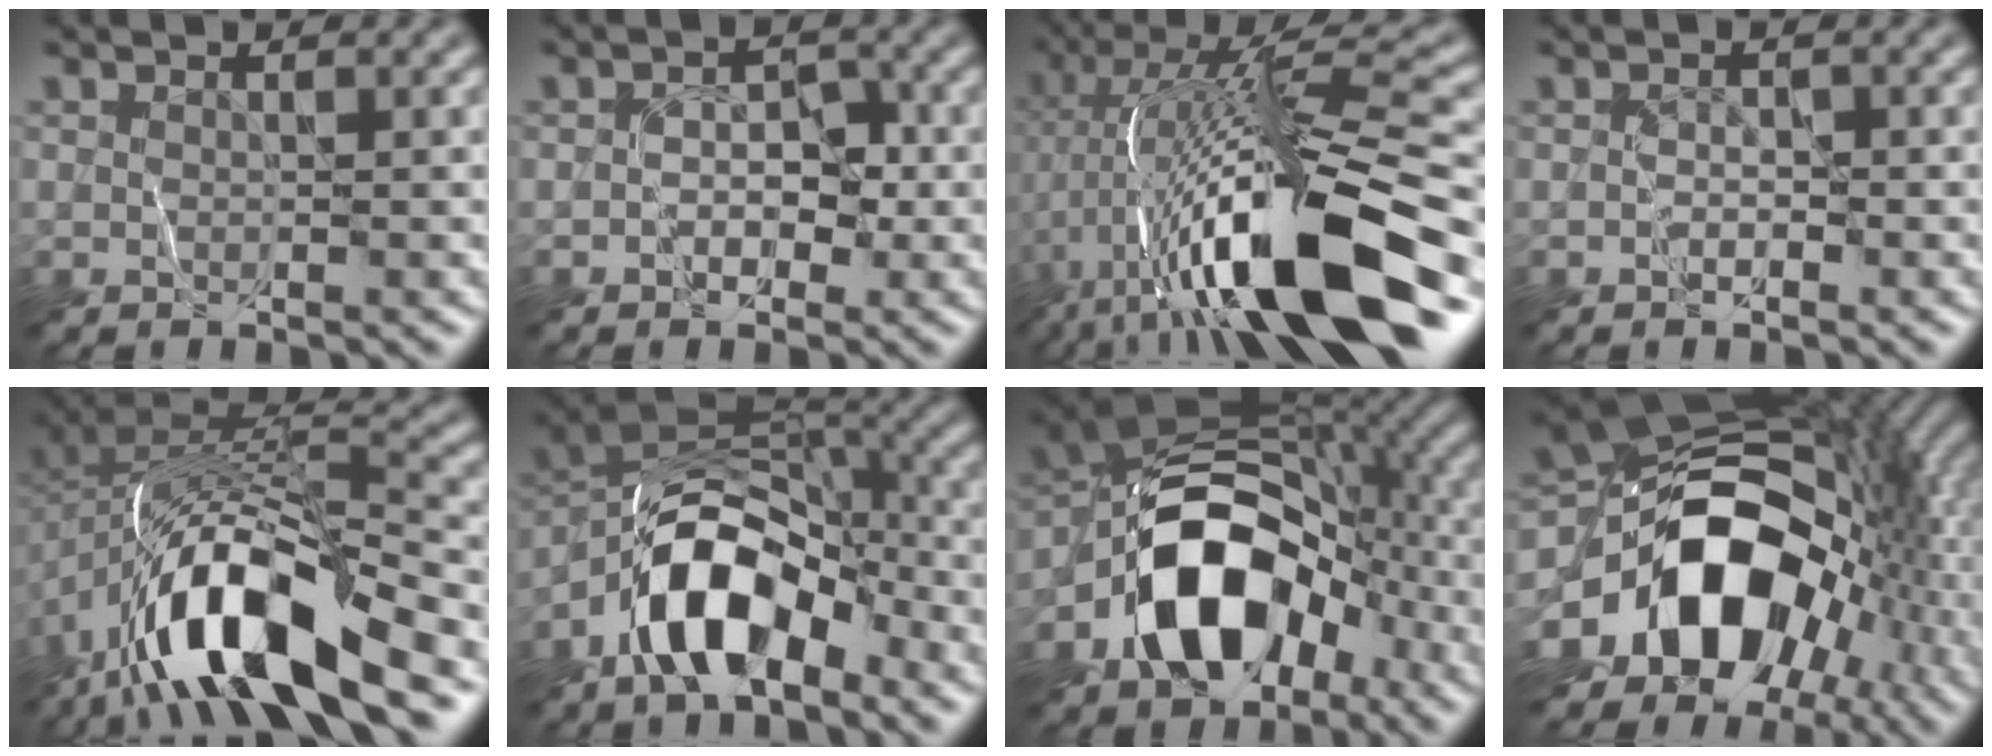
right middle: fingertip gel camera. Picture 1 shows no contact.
{"total": 2.4, "force": [-0.9, 1.7, 1.4], "torque": [-0.013, 0.004, -0.016]}
{"total": 15.9, "force": [-4.2, 4.5, 14.7], "torque": [-0.248, 0.016, -0.069]}
{"total": 1.1, "force": [-0.6, 0.7, 0.5], "torque": [-0.008, 0.003, -0.012]}
{"total": 13.4, "force": [-6.7, 5.2, 10.4], "torque": [-0.191, 0.000, -0.121]}
{"total": 9.7, "force": [-4.9, 4.9, 6.8], "torque": [-0.112, 0.017, -0.098]}
{"total": 11.9, "force": [-4.8, 7.7, 7.7], "torque": [-0.123, 0.007, -0.092]}
{"total": 18.1, "force": [-4.7, 13.0, 11.7], "torque": [-0.177, -0.021, -0.073]}